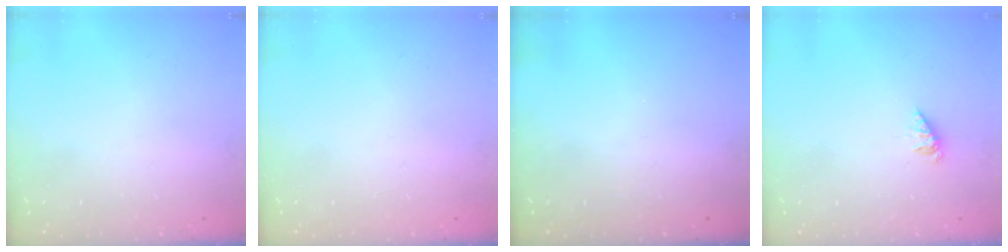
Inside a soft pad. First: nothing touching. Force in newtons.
{"total": 0.0}
{"total": 0.0}
{"total": 1.3, "press": 1.3, "slide": 0.2}